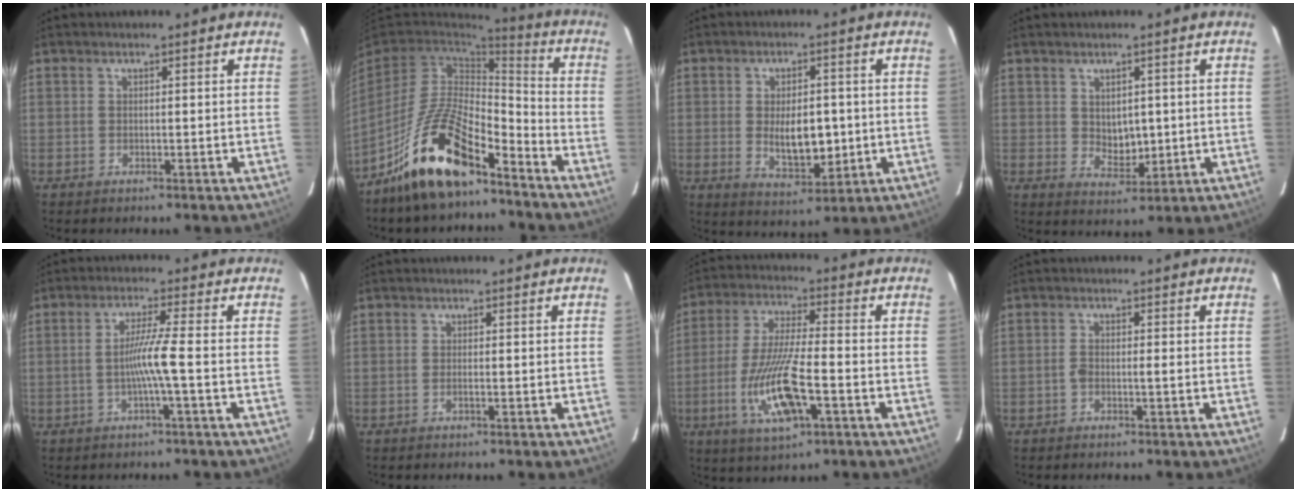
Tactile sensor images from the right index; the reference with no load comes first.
{"total": 16.1, "force": [-11.1, 4.7, 10.7], "torque": [-0.209, 0.003, -0.202]}
{"total": 7.8, "force": [-0.5, 3.6, 6.9], "torque": [-0.112, -0.006, 0.004]}
{"total": 4.3, "force": [0.6, 2.9, 3.1], "torque": [-0.044, -0.005, 0.023]}
{"total": 4.9, "force": [-1.1, -1.1, 4.7], "torque": [-0.090, 0.003, -0.021]}
{"total": 0.7, "force": [-0.3, 0.0, 0.6], "torque": [-0.015, 0.000, -0.005]}
{"total": 12.7, "force": [-4.2, 2.2, 11.8], "torque": [-0.239, -0.013, -0.075]}
{"total": 1.5, "force": [-0.6, 0.5, 1.3], "torque": [-0.023, 0.004, -0.010]}